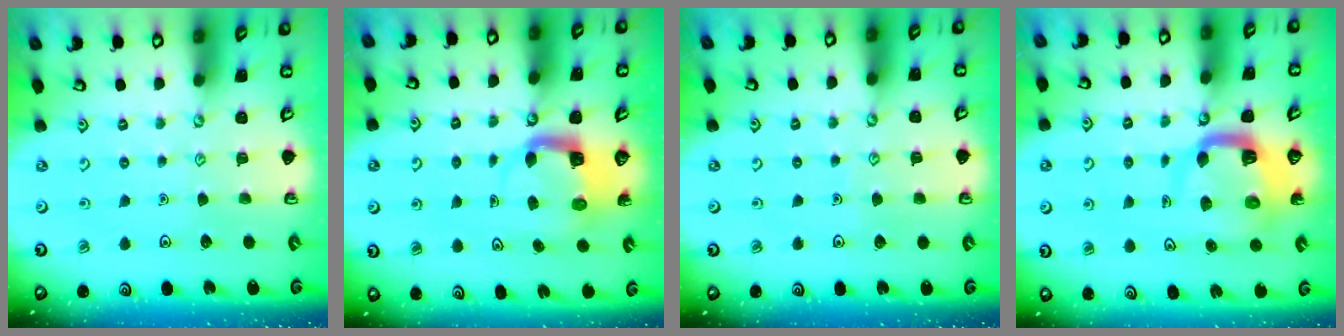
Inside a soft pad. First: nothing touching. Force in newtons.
{"total": 4.4, "press": 4.4, "slide": 0.3}
{"total": 3.3, "press": 3.3, "slide": 0.2}
{"total": 7.6, "press": 7.5, "slide": 1.0}